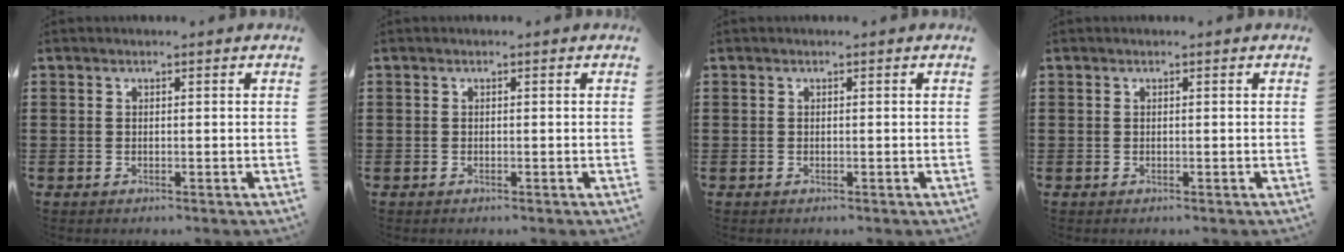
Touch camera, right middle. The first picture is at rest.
{"total": 0.0}
{"total": 0.0}
{"total": 0.0}